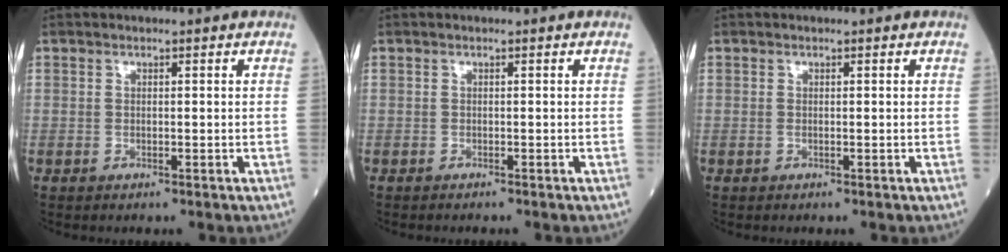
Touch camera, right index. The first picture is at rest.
{"total": 1.0, "force": [-0.9, 0.1, 0.3], "torque": [-0.005, -0.001, -0.014]}
{"total": 0.0}